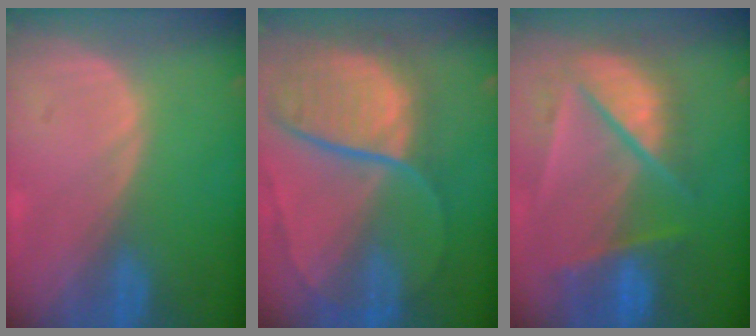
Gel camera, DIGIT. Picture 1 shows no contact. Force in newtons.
{"total": 11.0, "press": 9.2, "slide": 6.1}
{"total": 9.7, "press": 8.4, "slide": 4.9}